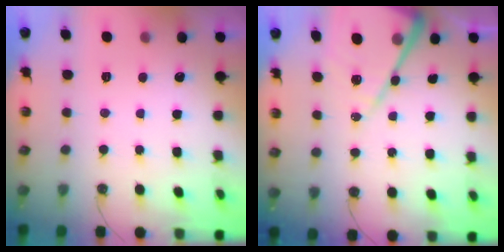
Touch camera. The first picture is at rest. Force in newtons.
{"total": 15.5, "press": 15.4, "slide": 1.5}